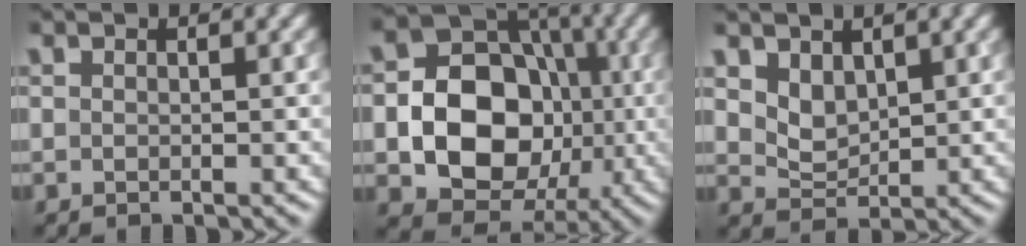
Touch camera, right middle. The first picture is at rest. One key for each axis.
{"total": 11.8, "fx": -2.0, "fy": 9.2, "fz": 7.2, "tx": -0.096, "ty": -0.001, "tz": -0.055}
{"total": 2.5, "fx": 1.4, "fy": 1.6, "fz": 1.2, "tx": -0.029, "ty": -0.009, "tz": 0.029}